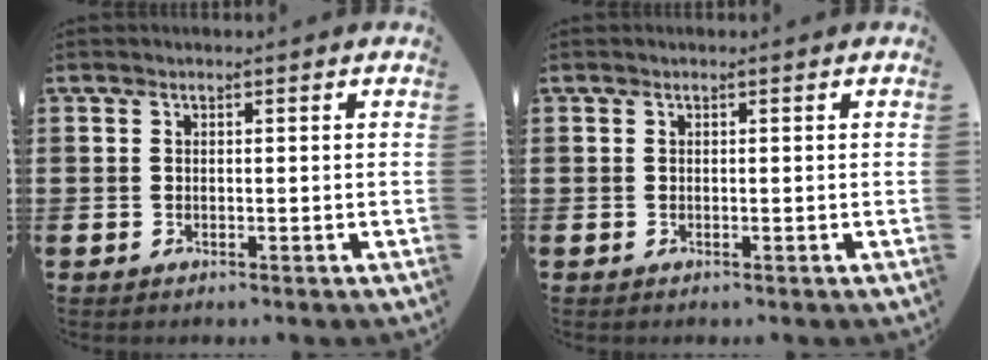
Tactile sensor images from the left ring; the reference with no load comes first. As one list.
[{"total": 0.0}]